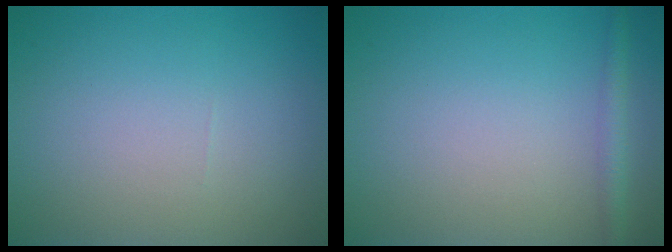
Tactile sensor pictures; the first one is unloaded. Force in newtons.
{"total": 1.6, "press": 1.6, "slide": 0.1}